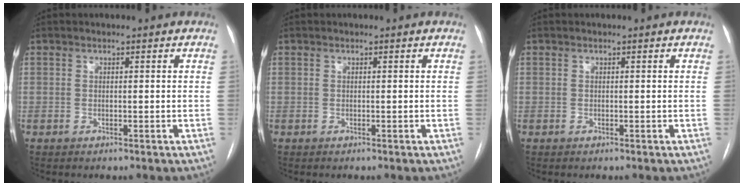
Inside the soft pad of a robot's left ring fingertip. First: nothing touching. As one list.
[{"total": 0.0}, {"total": 0.0}]